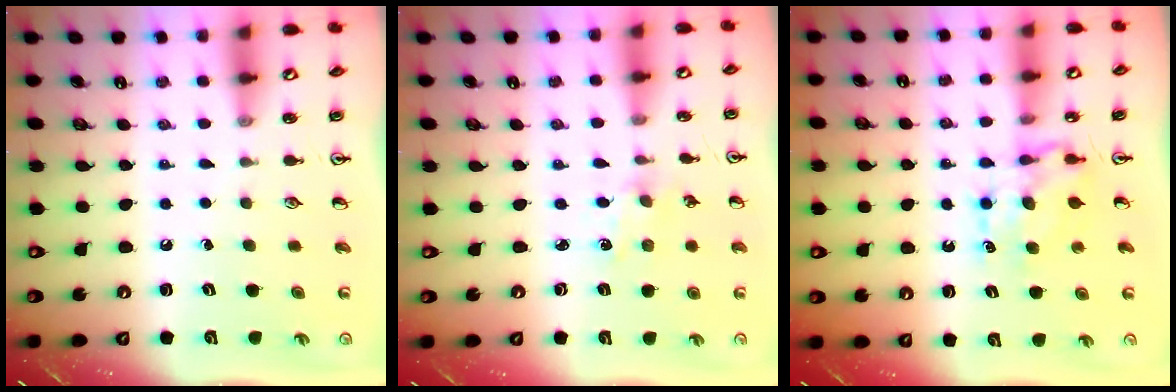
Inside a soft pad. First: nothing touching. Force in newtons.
{"total": 0.7, "press": 0.7, "slide": 0.2}
{"total": 6.8, "press": 6.8, "slide": 0.5}